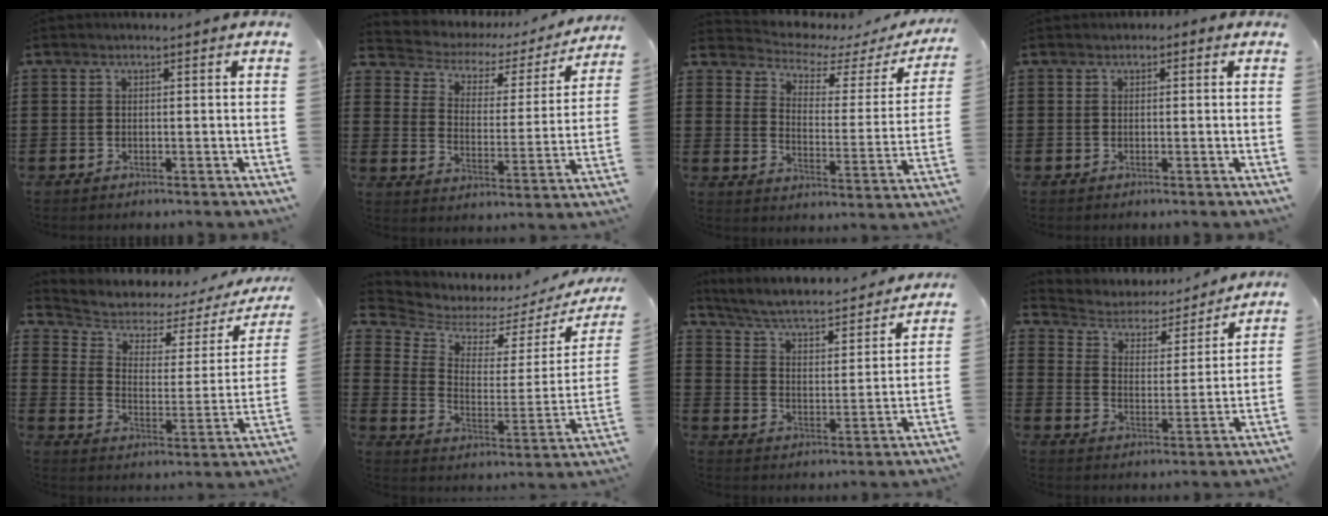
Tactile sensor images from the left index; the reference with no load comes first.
{"total": 3.0, "force": [2.0, 2.0, 1.0], "torque": [-0.039, -0.016, 0.022]}
{"total": 3.8, "force": [3.4, 1.3, 1.1], "torque": [-0.046, -0.027, 0.051]}
{"total": 0.6, "force": [-0.1, 0.6, 0.3], "torque": [-0.006, 0.004, -0.003]}
{"total": 3.4, "force": [2.6, 2.0, 1.0], "torque": [-0.043, -0.019, 0.037]}
{"total": 4.3, "force": [3.9, 1.7, 0.4], "torque": [-0.040, -0.035, 0.064]}
{"total": 4.5, "force": [4.2, 0.4, 1.6], "torque": [-0.054, -0.038, 0.063]}
{"total": 3.4, "force": [3.2, 1.3, 0.4], "torque": [-0.032, -0.025, 0.045]}